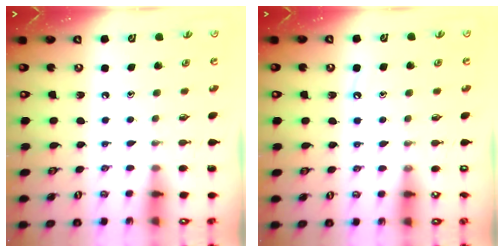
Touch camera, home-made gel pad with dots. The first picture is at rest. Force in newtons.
{"total": 4.3, "press": 4.3, "slide": 0.4}